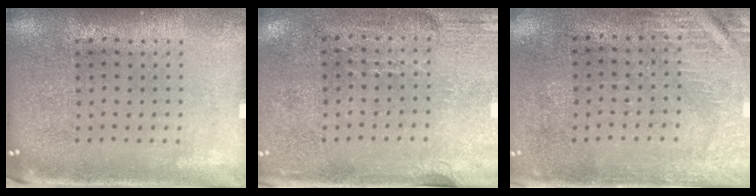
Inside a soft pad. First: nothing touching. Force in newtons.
{"total": 2.9, "press": 2.4, "slide": 1.6}
{"total": 2.9, "press": 2.5, "slide": 1.5}